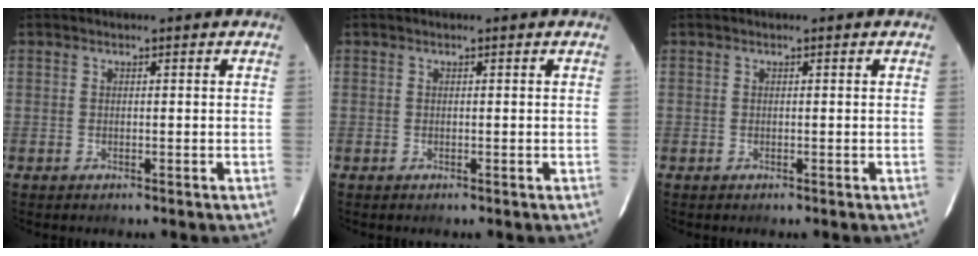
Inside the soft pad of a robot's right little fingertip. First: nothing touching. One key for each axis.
{"total": 0.0}
{"total": 0.0}